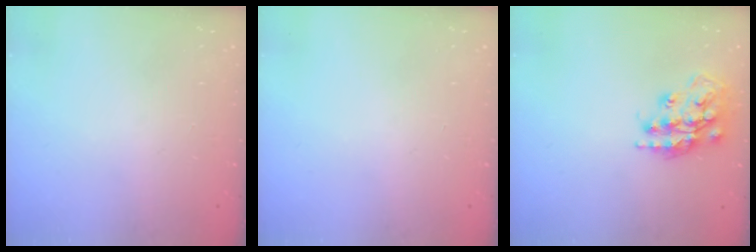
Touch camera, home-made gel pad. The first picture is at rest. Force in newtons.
{"total": 0.0}
{"total": 16.2, "press": 16.1, "slide": 1.2}